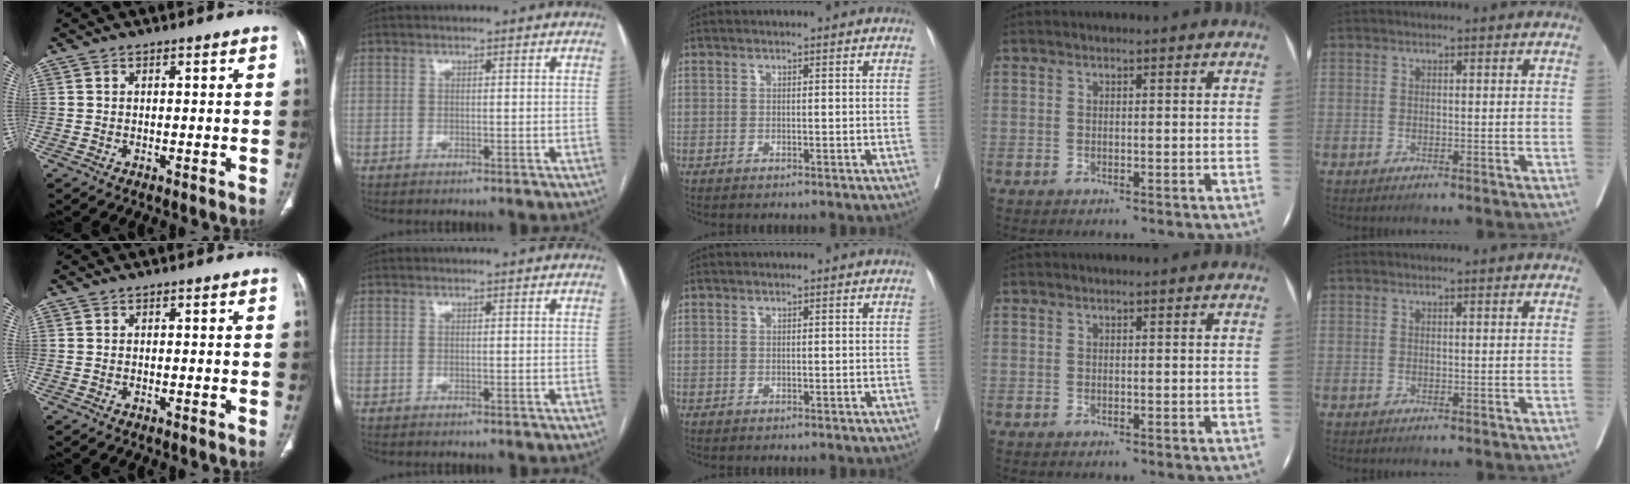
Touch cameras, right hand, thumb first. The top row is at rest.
{}